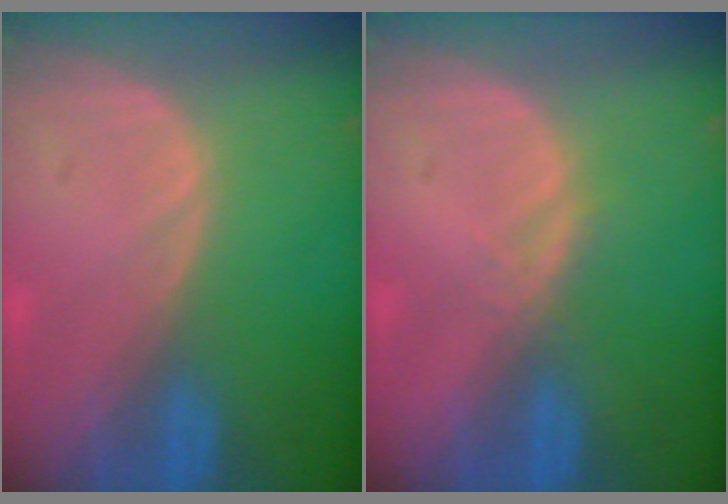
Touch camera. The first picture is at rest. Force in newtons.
{"total": 1.5, "press": 1.3, "slide": 0.8}